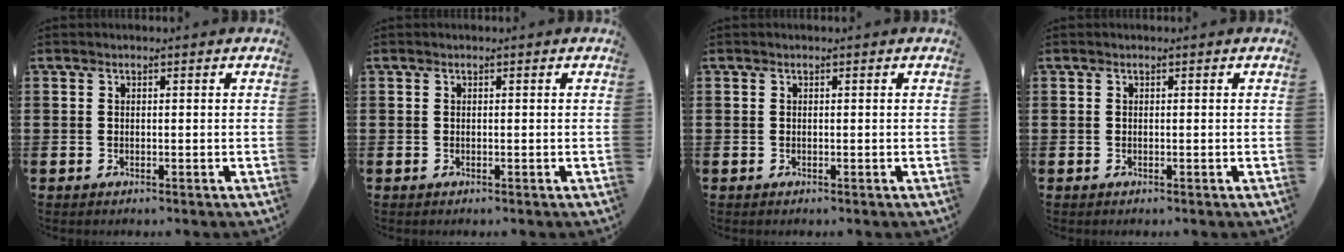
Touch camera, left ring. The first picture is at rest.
{"total": 0.0}
{"total": 0.0}
{"total": 0.0}